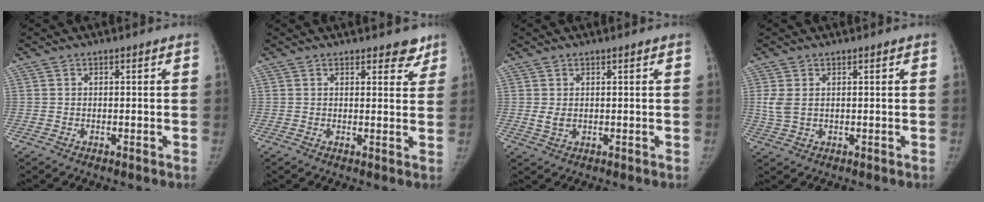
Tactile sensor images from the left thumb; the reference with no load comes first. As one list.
[{"total": 3.7, "force": [2.9, 1.7, 1.5], "torque": [0.011, -0.017, 0.033]}, {"total": 2.2, "force": [0.6, 1.2, 1.7], "torque": [-0.029, -0.006, 0.017]}, {"total": 3.4, "force": [0.8, 2.1, 2.5], "torque": [-0.061, -0.003, 0.022]}]